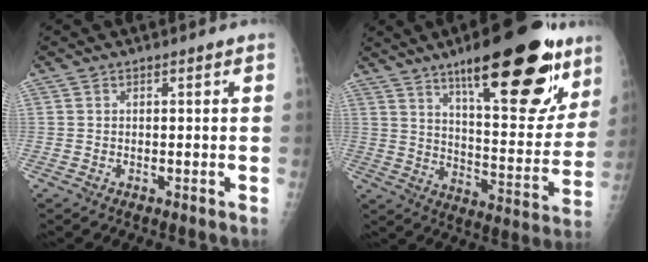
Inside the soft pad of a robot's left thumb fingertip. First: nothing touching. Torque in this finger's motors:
{"motor_torque": [2.65, 1.72, 1.76, -1.01, 0.21]}